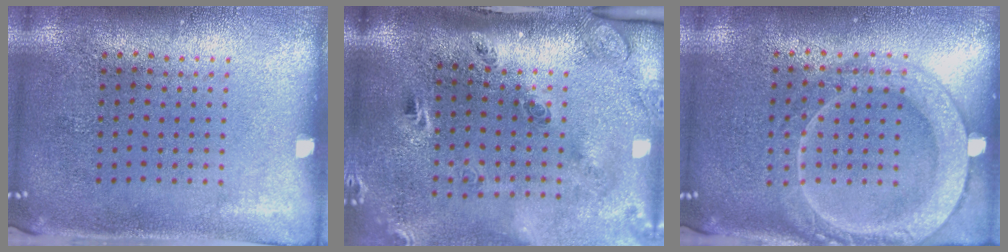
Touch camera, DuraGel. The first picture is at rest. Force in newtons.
{"total": 3.0, "press": 1.9, "slide": 2.2}
{"total": 2.0, "press": 2.0, "slide": 0.3}